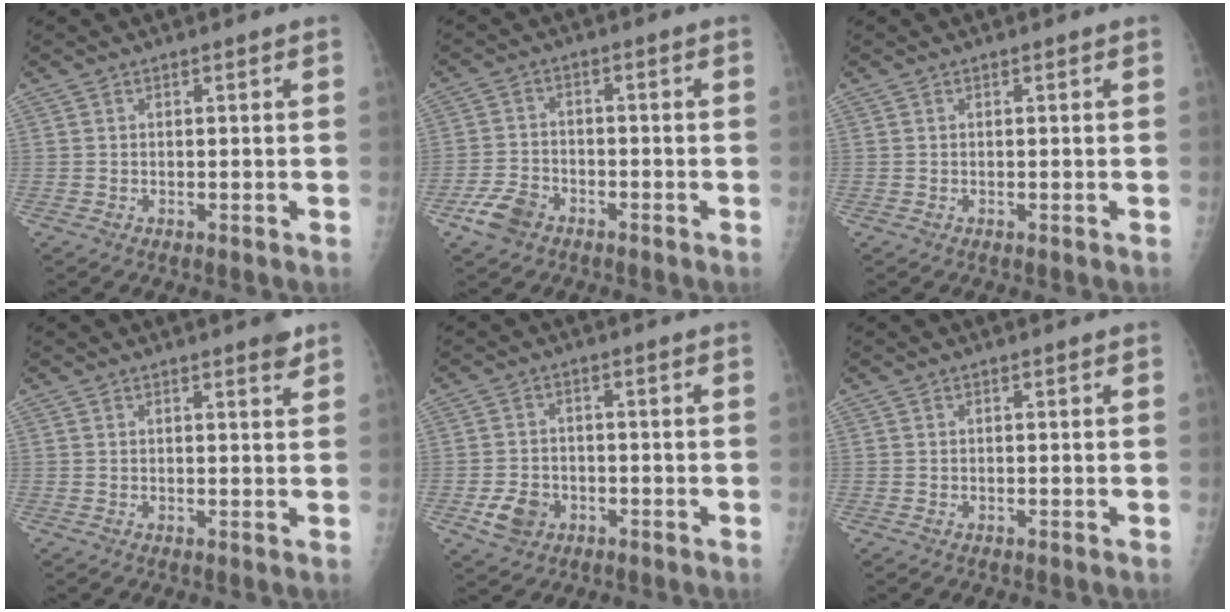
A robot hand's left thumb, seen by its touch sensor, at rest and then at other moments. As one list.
[{"total": 6.0, "force": [-3.7, 3.8, 2.8], "torque": [-0.054, 0.017, -0.068]}, {"total": 0.0}, {"total": 2.1, "force": [1.5, 0.4, 1.4], "torque": [-0.015, -0.008, 0.018]}, {"total": 5.7, "force": [-2.3, 4.5, 2.6], "torque": [-0.037, 0.011, -0.036]}, {"total": 0.0}]